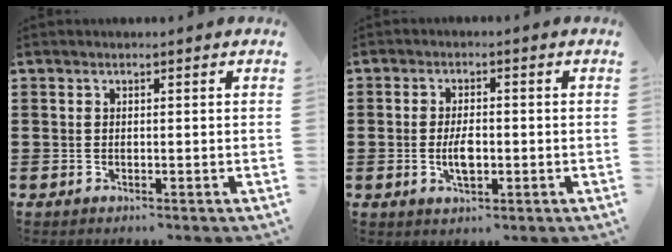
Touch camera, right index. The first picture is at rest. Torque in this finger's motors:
{"motor_torque": [2.14, 0.00, 0.86, 0.11]}